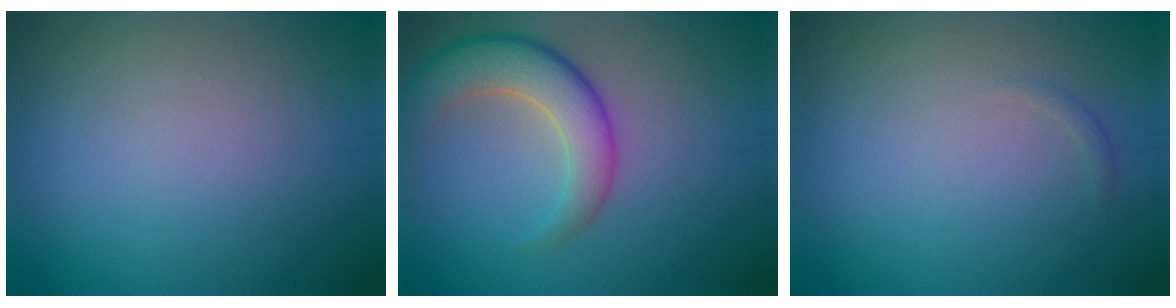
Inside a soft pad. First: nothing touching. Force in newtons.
{"total": 5.6, "press": 5.6, "slide": 0.3}
{"total": 0.5, "press": 0.5, "slide": 0.0}